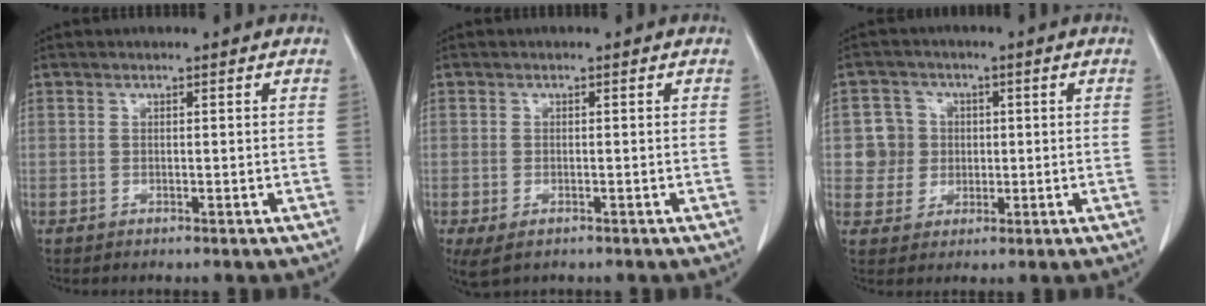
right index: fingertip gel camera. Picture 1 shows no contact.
{"total": 3.5, "force": [-2.0, 1.8, 2.4], "torque": [-0.050, -0.011, -0.023]}
{"total": 5.4, "force": [0.4, 5.3, 0.5], "torque": [-0.002, 0.015, 0.011]}